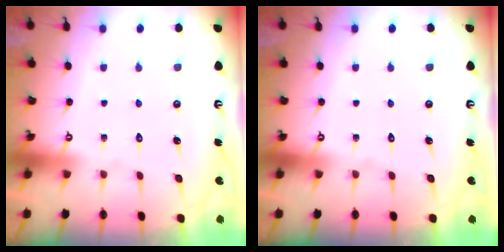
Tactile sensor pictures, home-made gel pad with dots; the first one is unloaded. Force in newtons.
{"total": 0.0}